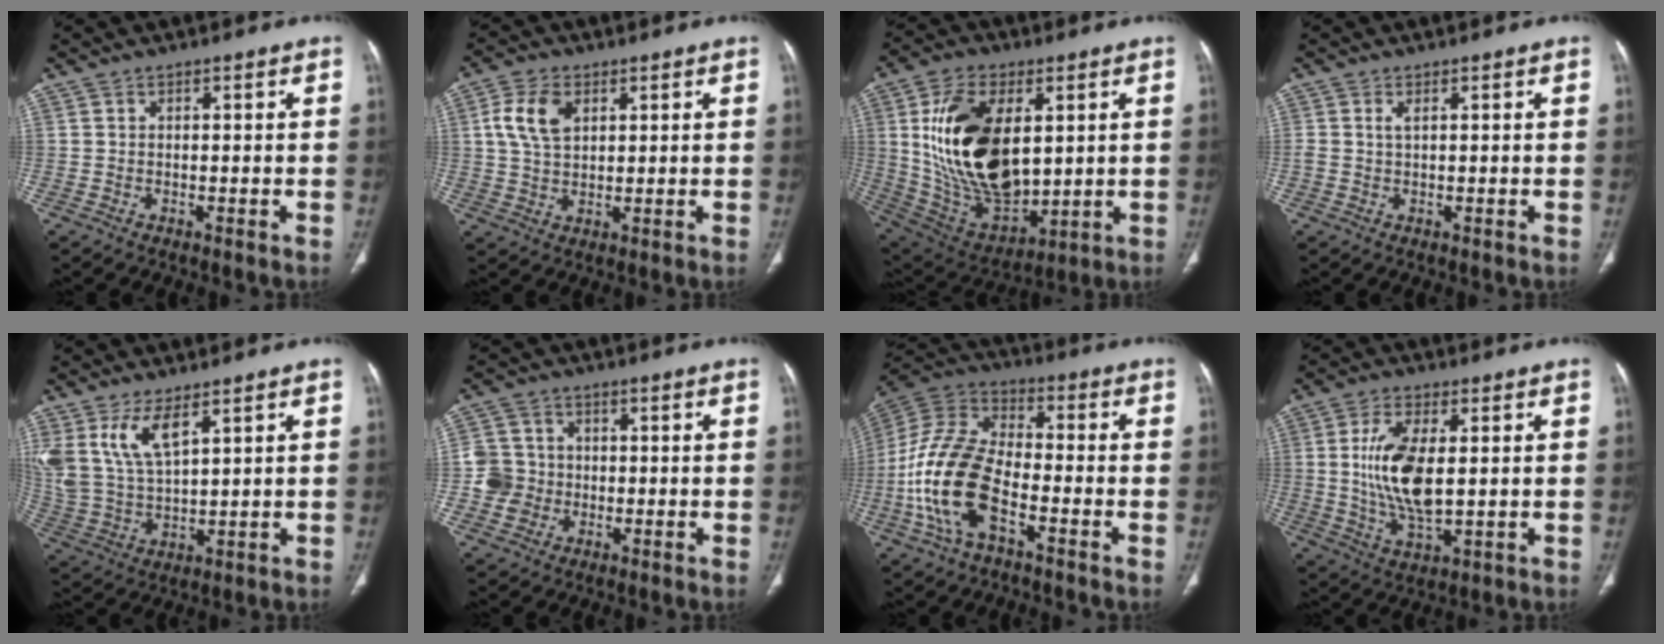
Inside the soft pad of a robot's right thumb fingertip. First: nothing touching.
{"total": 7.6, "force": [2.5, 4.8, 5.4], "torque": [-0.104, -0.002, 0.049]}
{"total": 23.7, "force": [4.0, 13.7, 19.0], "torque": [-0.334, -0.021, 0.091]}
{"total": 1.1, "force": [0.4, 0.5, 0.9], "torque": [-0.027, 0.005, 0.012]}
{"total": 10.6, "force": [5.7, 4.4, 7.8], "torque": [-0.164, -0.022, 0.129]}
{"total": 6.4, "force": [-1.0, 6.1, 1.6], "torque": [-0.007, 0.014, -0.021]}
{"total": 17.5, "force": [-5.6, 8.9, 13.9], "torque": [-0.291, 0.029, -0.111]}
{"total": 12.3, "force": [1.0, 5.6, 10.9], "torque": [-0.219, -0.014, 0.026]}